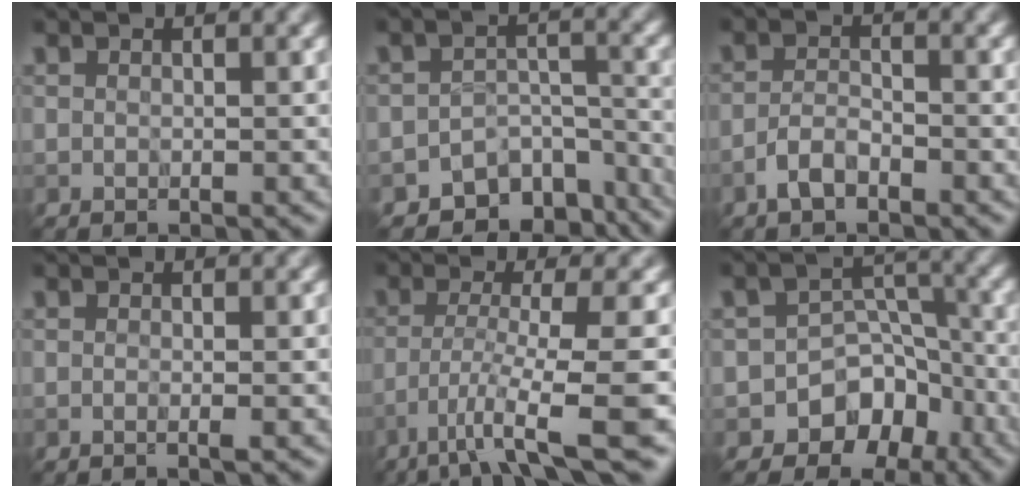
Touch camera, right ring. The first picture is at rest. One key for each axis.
{"total": 7.4, "fx": -5.8, "fy": 4.2, "fz": 1.7, "tx": -0.002, "ty": 0.001, "tz": -0.073}
{"total": 2.1, "fx": -1.5, "fy": 0.8, "fz": 1.2, "tx": -0.026, "ty": 0.009, "tz": -0.035}
{"total": 0.7, "fx": -0.1, "fy": 0.1, "fz": 0.6, "tx": -0.012, "ty": -0.005, "tz": -0.006}
{"total": 7.2, "fx": -3.8, "fy": 0.8, "fz": 6.0, "tx": -0.091, "ty": -0.002, "tz": -0.068}
{"total": 7.3, "fx": -4.4, "fy": 5.8, "fz": 1.0, "tx": 0.026, "ty": 0.010, "tz": -0.086}